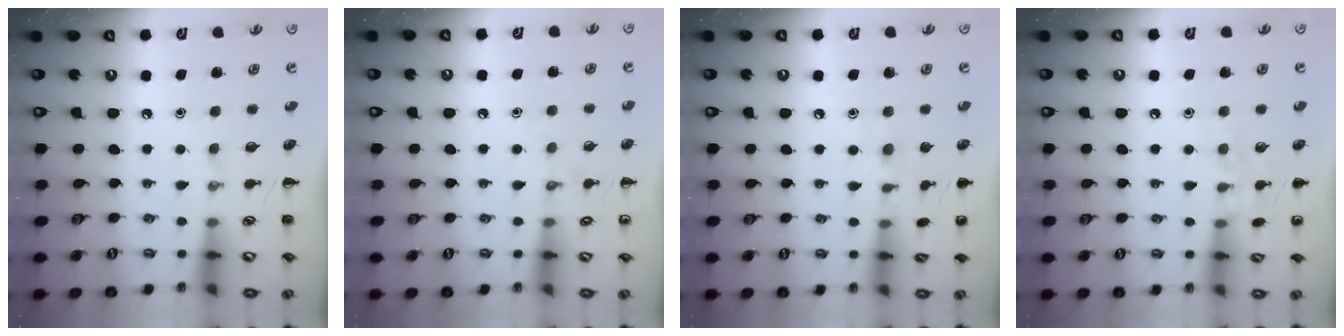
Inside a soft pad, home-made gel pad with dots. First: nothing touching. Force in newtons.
{"total": 6.5, "press": 6.2, "slide": 1.9}
{"total": 7.4, "press": 7.2, "slide": 1.9}
{"total": 7.7, "press": 7.5, "slide": 1.6}